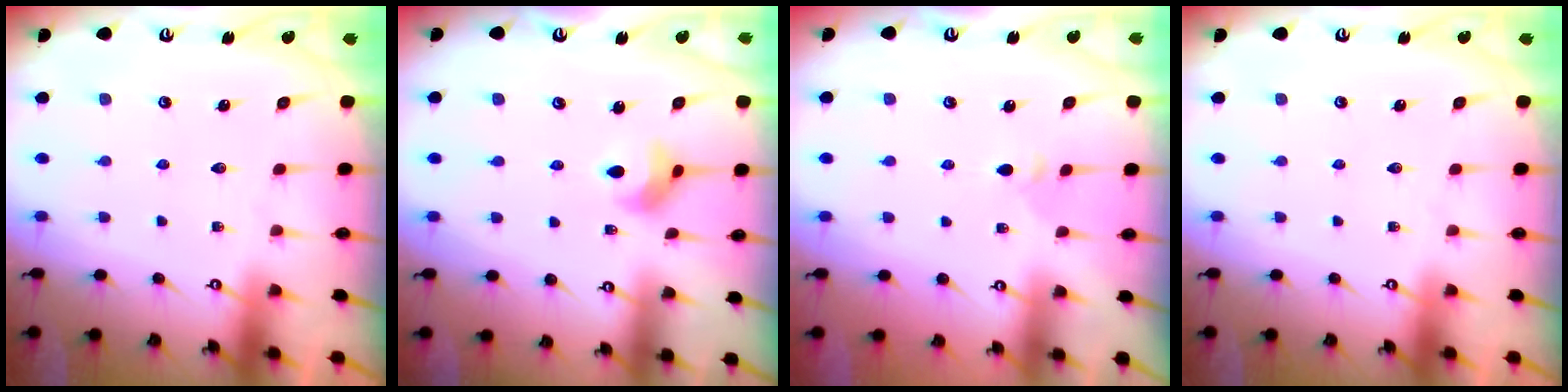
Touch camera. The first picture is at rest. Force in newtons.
{"total": 5.4, "press": 5.3, "slide": 0.6}
{"total": 3.2, "press": 3.1, "slide": 0.7}
{"total": 0.0}